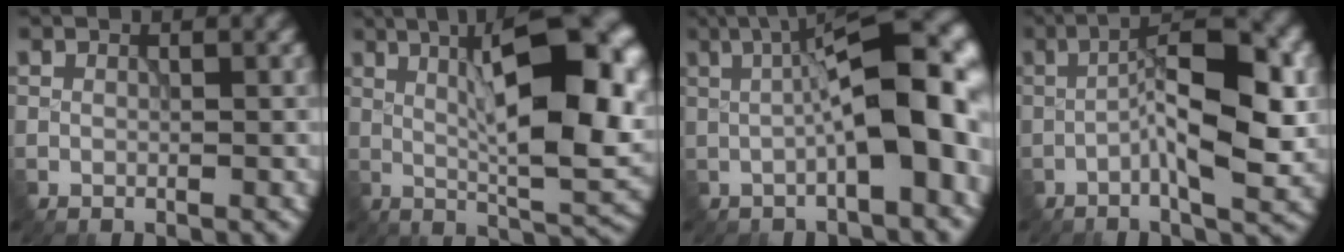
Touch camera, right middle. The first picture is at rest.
{"total": 12.8, "force": [1.8, 3.8, 12.1], "torque": [-0.163, 0.009, 0.023]}
{"total": 9.7, "force": [0.2, 2.7, 9.4], "torque": [-0.127, 0.011, -0.003]}
{"total": 8.9, "force": [-1.3, 2.5, 8.5], "torque": [-0.127, 0.012, -0.031]}